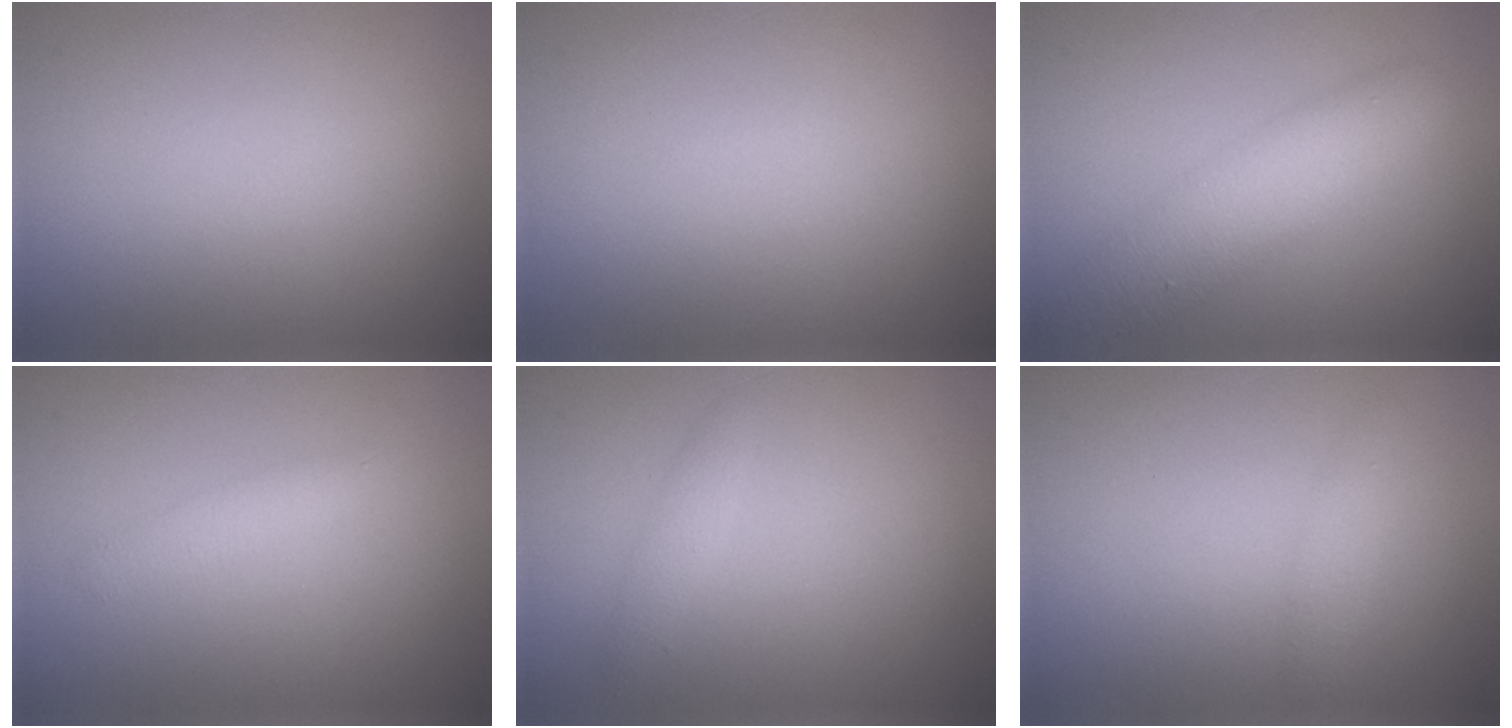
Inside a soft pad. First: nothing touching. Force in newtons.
{"total": 0.0}
{"total": 5.3, "press": 5.3, "slide": 0.1}
{"total": 1.5, "press": 1.5, "slide": 0.0}
{"total": 1.1, "press": 1.1, "slide": 0.0}
{"total": 1.3, "press": 1.3, "slide": 0.0}